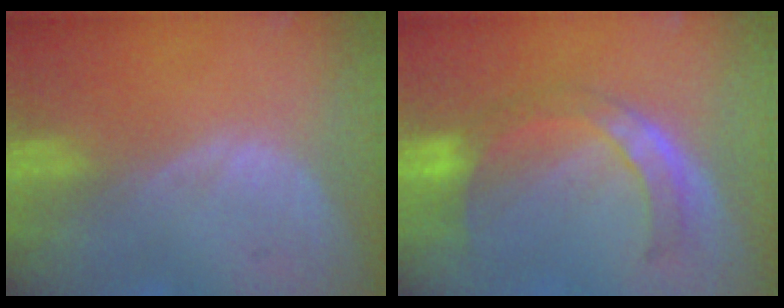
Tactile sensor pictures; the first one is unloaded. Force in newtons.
{"total": 6.9, "press": 6.7, "slide": 1.4}